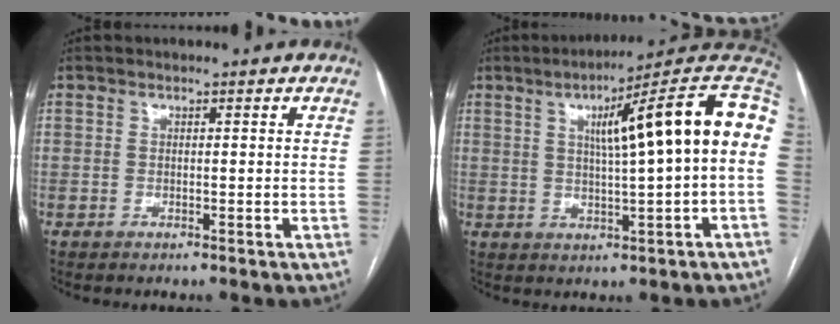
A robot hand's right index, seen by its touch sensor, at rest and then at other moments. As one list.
[{"total": 16.9, "force": [3.5, 0.0, 16.5], "torque": [-0.222, 0.032, 0.039]}]